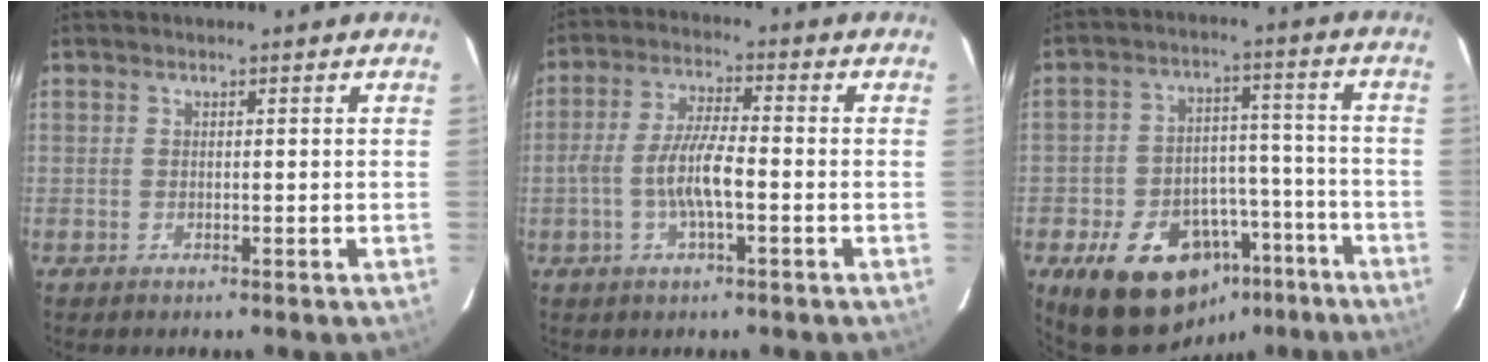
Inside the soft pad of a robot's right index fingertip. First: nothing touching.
{"total": 7.5, "force": [-2.0, 1.5, 7.0], "torque": [-0.141, 0.007, -0.037]}
{"total": 18.5, "force": [-11.2, 11.9, 8.7], "torque": [-0.175, 0.039, -0.136]}